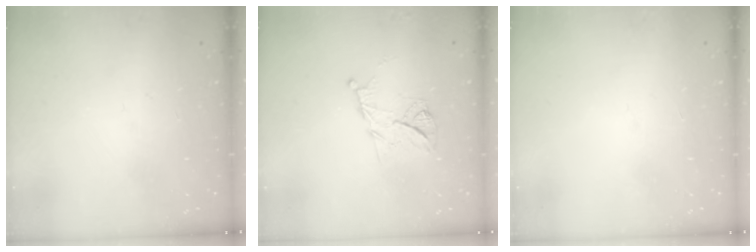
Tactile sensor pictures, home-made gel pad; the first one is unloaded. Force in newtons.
{"total": 10.0, "press": 10.0, "slide": 1.0}
{"total": 1.5, "press": 1.5, "slide": 0.1}